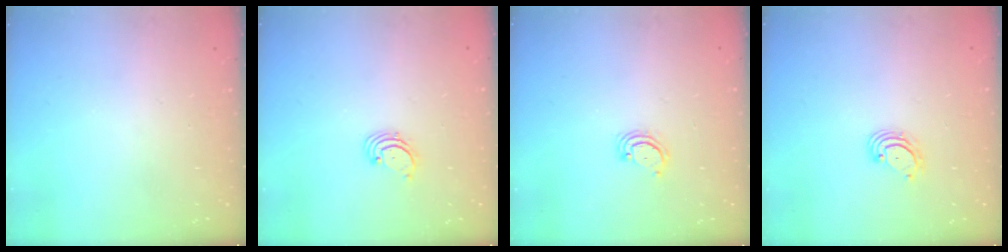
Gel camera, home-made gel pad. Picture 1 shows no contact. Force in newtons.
{"total": 1.7, "press": 1.6, "slide": 0.2}
{"total": 3.1, "press": 3.1, "slide": 0.5}
{"total": 3.2, "press": 3.1, "slide": 0.4}